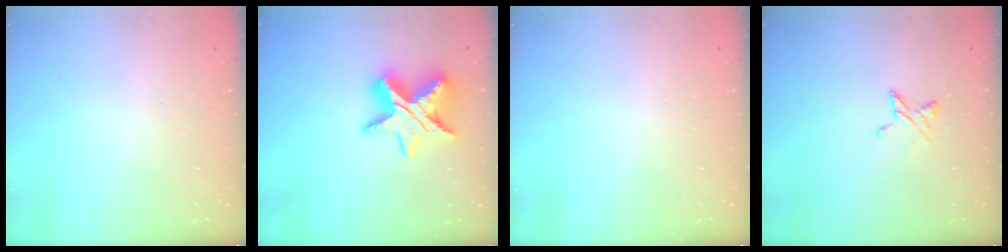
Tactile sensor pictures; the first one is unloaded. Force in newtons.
{"total": 13.6, "press": 13.6, "slide": 0.9}
{"total": 0.0}
{"total": 5.7, "press": 5.7, "slide": 0.4}